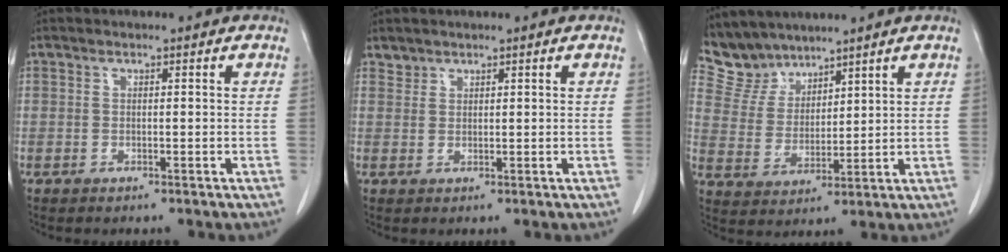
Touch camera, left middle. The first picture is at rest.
{"total": 1.1, "force": [1.0, 0.4, -0.2], "torque": [0.007, 0.002, 0.018]}
{"total": 6.5, "force": [6.1, 2.3, 0.0], "torque": [-0.011, 0.007, 0.137]}